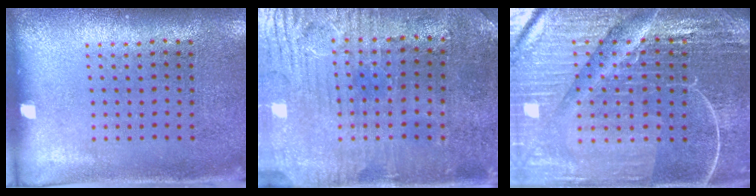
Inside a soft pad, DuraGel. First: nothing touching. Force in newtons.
{"total": 1.5, "press": 1.3, "slide": 0.6}
{"total": 6.8, "press": 6.0, "slide": 3.2}